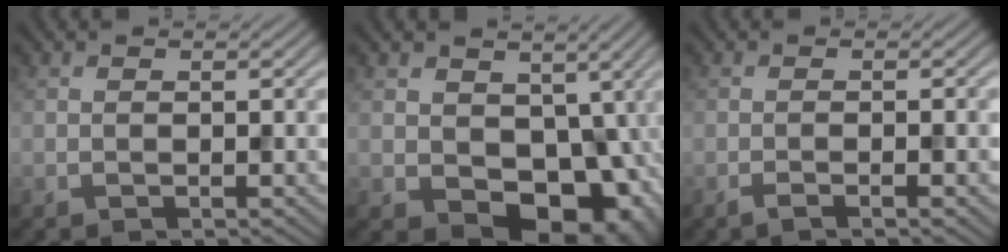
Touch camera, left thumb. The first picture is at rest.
{"total": 9.9, "force": [-0.3, 7.5, 6.4], "torque": [-0.107, -0.025, 0.002]}
{"total": 2.1, "force": [-1.0, 0.3, 1.8], "torque": [-0.027, 0.006, -0.023]}